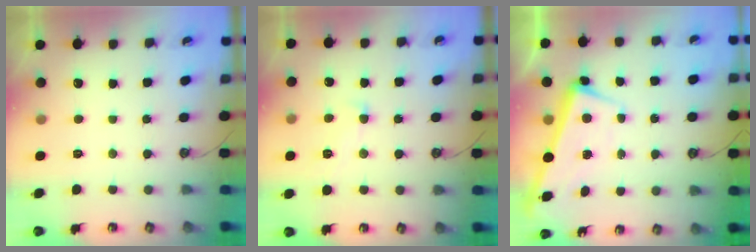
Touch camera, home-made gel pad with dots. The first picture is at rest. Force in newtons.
{"total": 1.2, "press": 1.2, "slide": 0.2}
{"total": 2.1, "press": 2.0, "slide": 0.9}